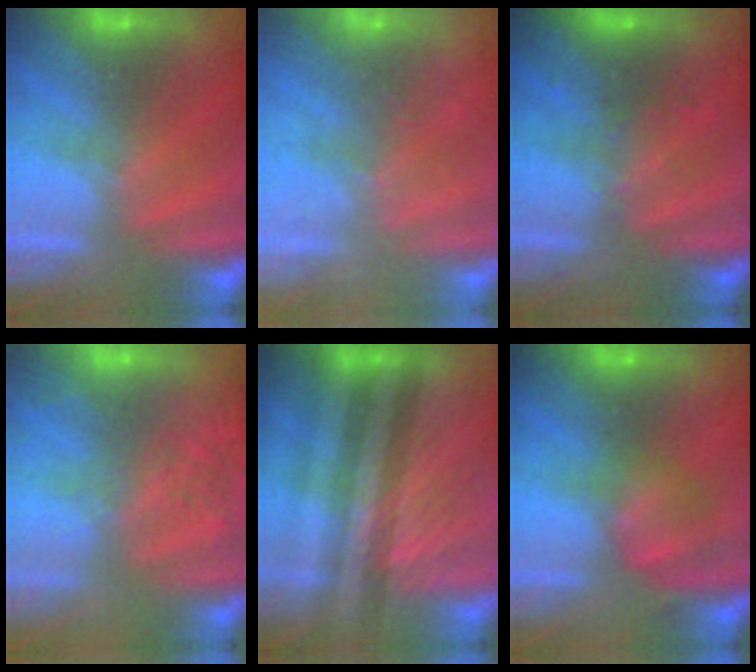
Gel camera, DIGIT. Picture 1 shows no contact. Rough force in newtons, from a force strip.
{"total": 7.0}
{"total": 2.8}
{"total": 9.6}
{"total": 3.8}
{"total": 2.5}